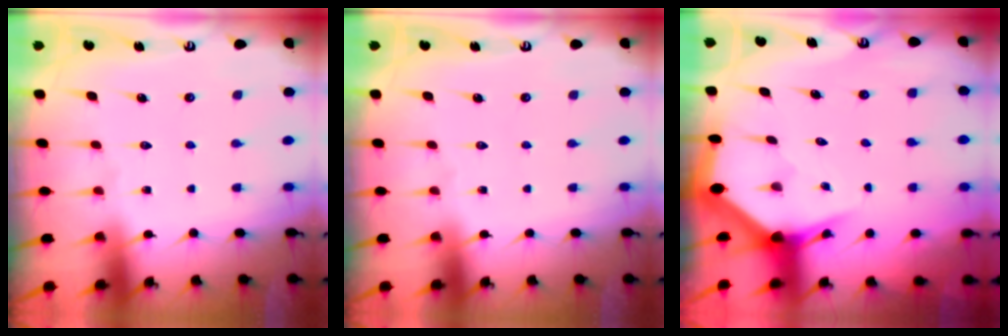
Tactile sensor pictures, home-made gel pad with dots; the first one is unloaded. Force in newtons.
{"total": 0.0}
{"total": 3.3, "press": 3.2, "slide": 0.5}